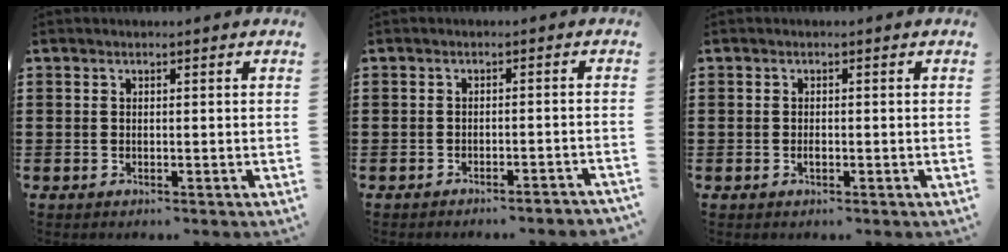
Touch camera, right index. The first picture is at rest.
{"total": 1.6, "force": [-1.6, -0.1, 0.4], "torque": [-0.010, 0.003, -0.033]}
{"total": 0.9, "force": [-0.3, 0.4, 0.8], "torque": [-0.016, -0.005, -0.004]}